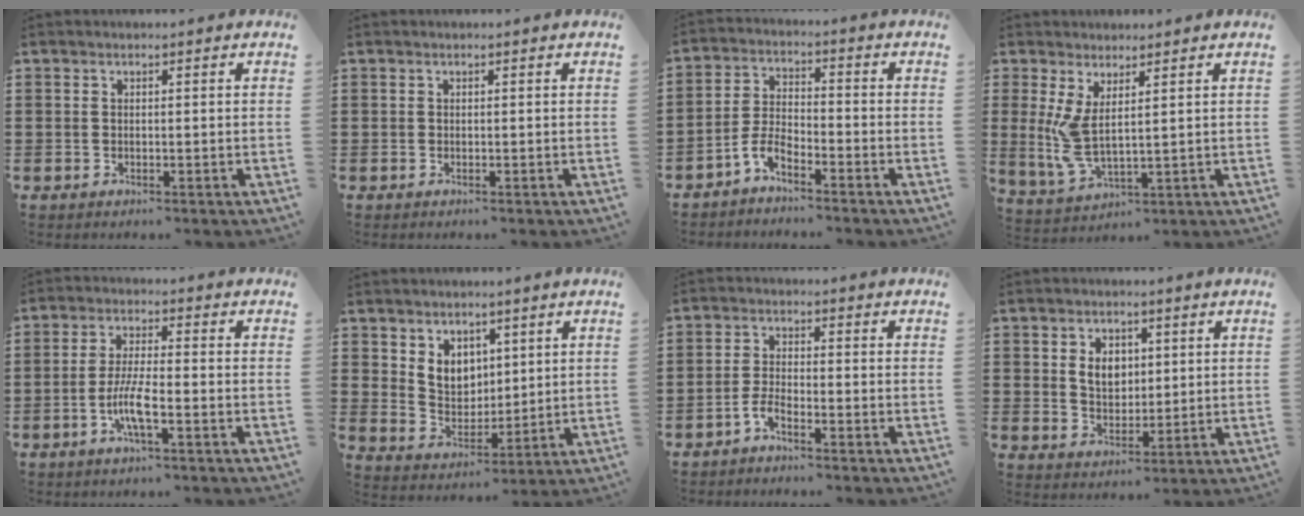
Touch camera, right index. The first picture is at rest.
{"total": 0.0}
{"total": 4.4, "force": [-3.8, 0.8, 2.1], "torque": [-0.061, 0.001, -0.081]}
{"total": 5.8, "force": [2.2, 1.5, 5.2], "torque": [-0.134, -0.017, 0.035]}
{"total": 5.7, "force": [-2.5, 0.8, 5.0], "torque": [-0.110, -0.013, -0.052]}
{"total": 5.7, "force": [3.2, 4.4, 1.6], "torque": [-0.045, -0.001, 0.060]}
{"total": 2.9, "force": [-2.3, 0.3, 1.6], "torque": [-0.046, -0.003, -0.050]}
{"total": 4.6, "force": [1.2, 3.5, 2.8], "torque": [-0.058, 0.009, 0.017]}